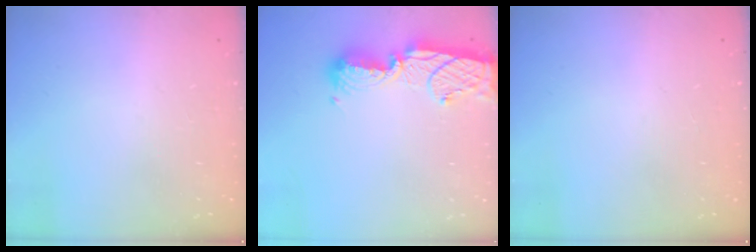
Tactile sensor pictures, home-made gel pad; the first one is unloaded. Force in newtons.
{"total": 13.4, "press": 13.3, "slide": 1.0}
{"total": 0.0}